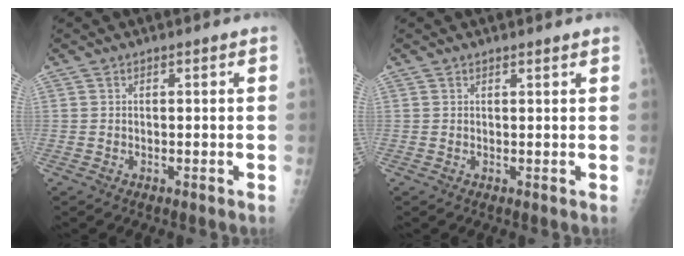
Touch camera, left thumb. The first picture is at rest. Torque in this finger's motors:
{"motor_torque": [-0.21, 0.19, -0.26, -0.15, 0.00]}